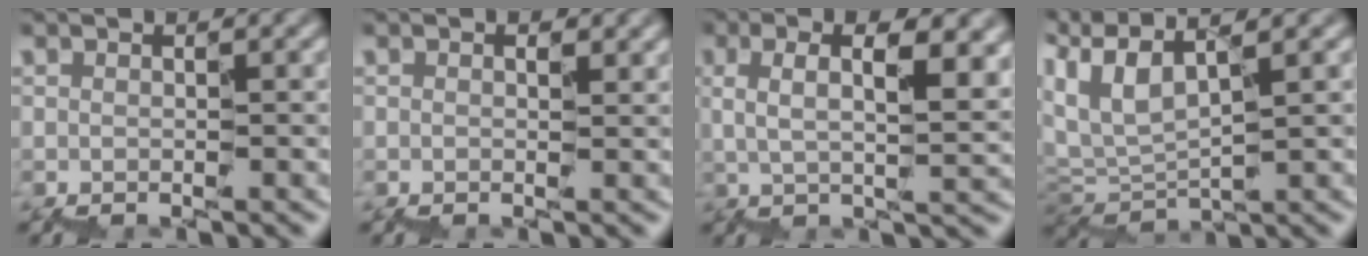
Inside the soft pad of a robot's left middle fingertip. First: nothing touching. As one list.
[{"total": 1.1, "force": [0.5, 0.6, 0.7], "torque": [-0.006, 0.006, 0.004]}, {"total": 6.8, "force": [1.7, 2.5, 6.0], "torque": [-0.086, 0.017, 0.023]}, {"total": 5.0, "force": [3.9, 1.6, 2.7], "torque": [-0.081, 0.027, 0.074]}]